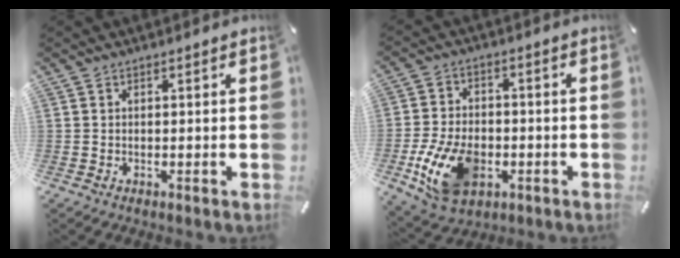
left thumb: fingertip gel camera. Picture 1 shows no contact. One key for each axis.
{"total": 13.7, "fx": -4.3, "fy": 9.1, "fz": 9.3, "tx": -0.191, "ty": 0.008, "tz": -0.074}